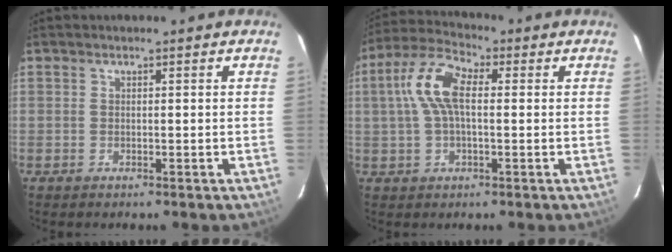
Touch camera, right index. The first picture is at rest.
{"total": 9.5, "force": [1.1, 4.3, 8.4], "torque": [-0.180, 0.025, 0.016]}